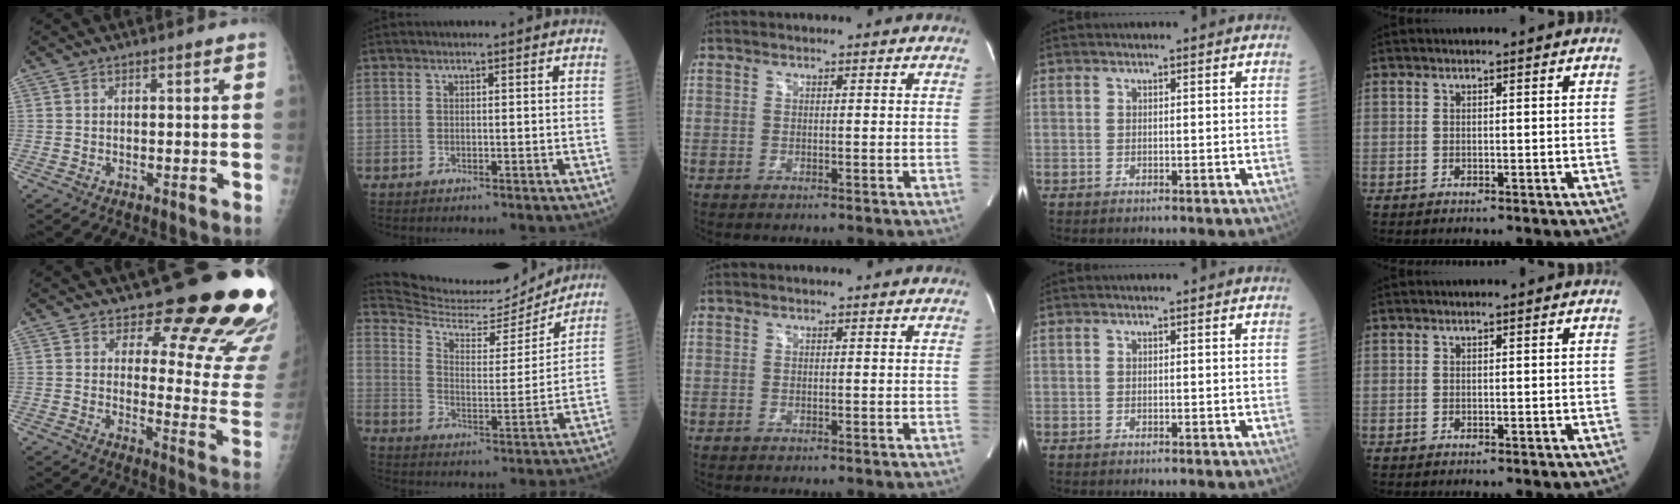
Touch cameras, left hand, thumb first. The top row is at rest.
{"thumb": {"total": 19.9, "force": [16.2, 6.1, 9.7], "torque": [-0.071, -0.130, 0.187]}, "index": {"total": 15.6, "force": [15.3, 1.5, 2.5], "torque": [-0.053, -0.015, 0.235]}}